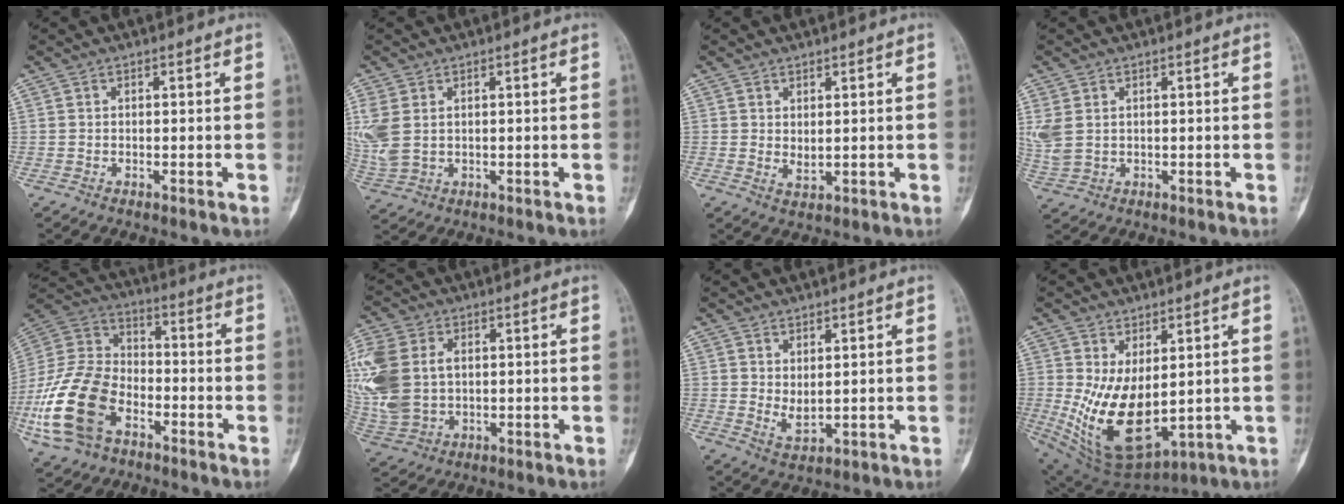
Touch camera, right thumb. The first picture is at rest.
{"total": 7.8, "force": [1.5, 5.4, 5.5], "torque": [-0.151, 0.002, 0.043]}
{"total": 2.1, "force": [0.6, 1.1, 1.6], "torque": [-0.025, -0.009, 0.015]}
{"total": 5.1, "force": [1.3, 3.5, 3.4], "torque": [-0.095, 0.001, 0.038]}
{"total": 19.8, "force": [-7.7, 12.8, 13.1], "torque": [-0.264, 0.041, -0.147]}
{"total": 17.2, "force": [2.4, 12.2, 12.0], "torque": [-0.308, 0.003, 0.057]}
{"total": 3.5, "force": [0.9, 1.8, 2.8], "torque": [-0.046, -0.016, 0.026]}
{"total": 15.0, "force": [0.4, 8.1, 12.7], "torque": [-0.217, -0.025, 0.039]}